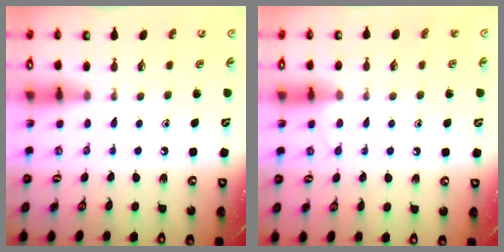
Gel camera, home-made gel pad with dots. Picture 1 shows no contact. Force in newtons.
{"total": 3.9, "press": 3.9, "slide": 0.3}